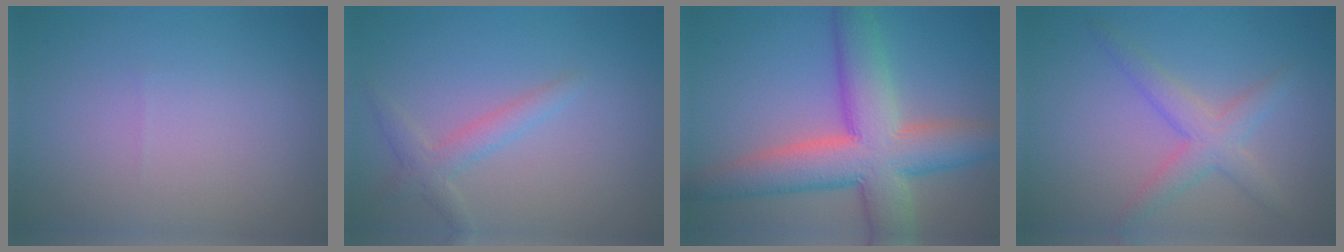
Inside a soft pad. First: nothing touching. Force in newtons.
{"total": 2.2, "press": 2.2, "slide": 0.1}
{"total": 9.9, "press": 9.9, "slide": 0.5}
{"total": 3.2, "press": 3.2, "slide": 0.1}